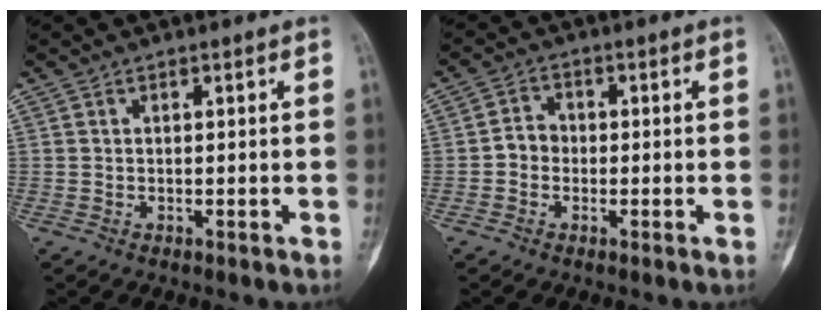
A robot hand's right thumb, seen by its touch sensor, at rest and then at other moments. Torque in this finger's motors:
{"motor_torque": [-0.02, 0.44, 0.31, -0.40, 0.00]}